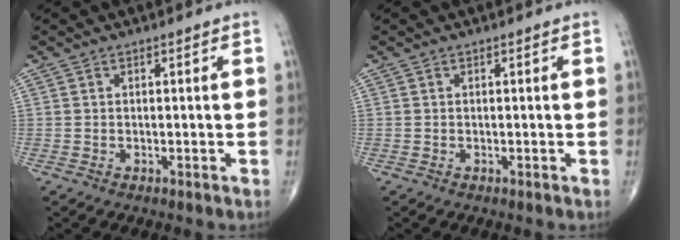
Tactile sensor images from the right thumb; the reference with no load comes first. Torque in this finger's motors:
{"motor_torque": [0.01, -0.01, 0.08, 0.09, 0.00]}